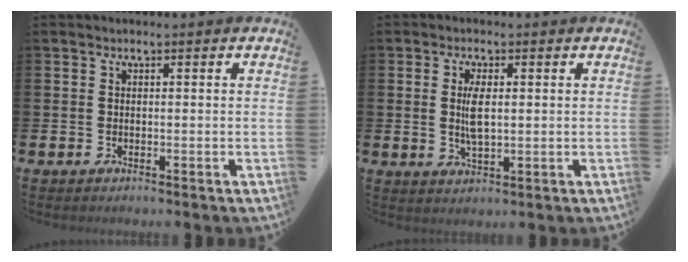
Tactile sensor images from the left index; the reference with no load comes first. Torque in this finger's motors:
{"motor_torque": [0.62, 0.34, 0.53, 0.16]}